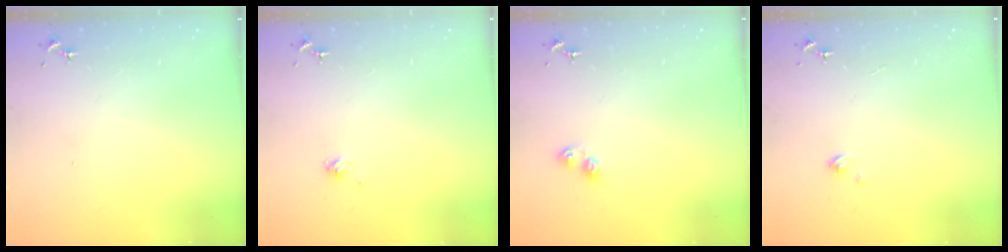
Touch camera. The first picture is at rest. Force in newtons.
{"total": 2.1, "press": 2.1, "slide": 0.2}
{"total": 5.3, "press": 5.2, "slide": 0.6}
{"total": 2.5, "press": 2.4, "slide": 0.2}